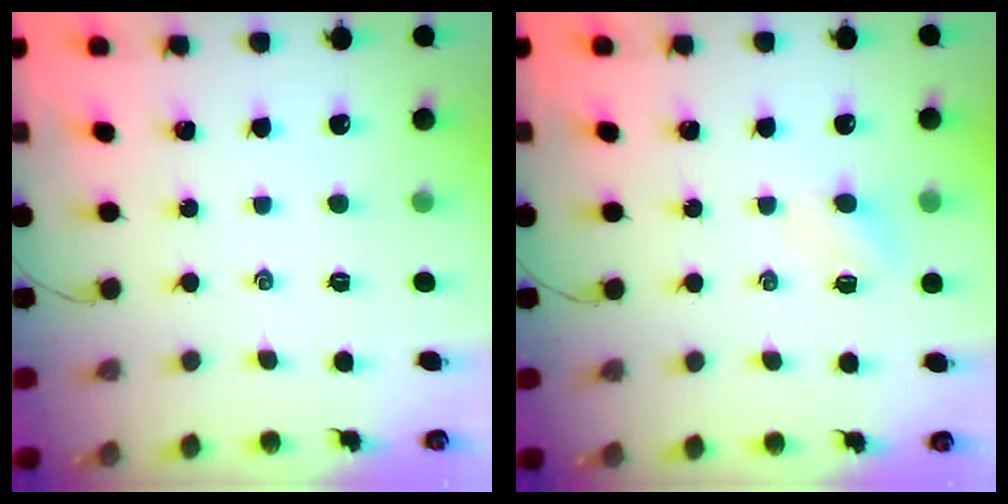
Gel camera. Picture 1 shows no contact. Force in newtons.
{"total": 3.7, "press": 3.5, "slide": 1.2}